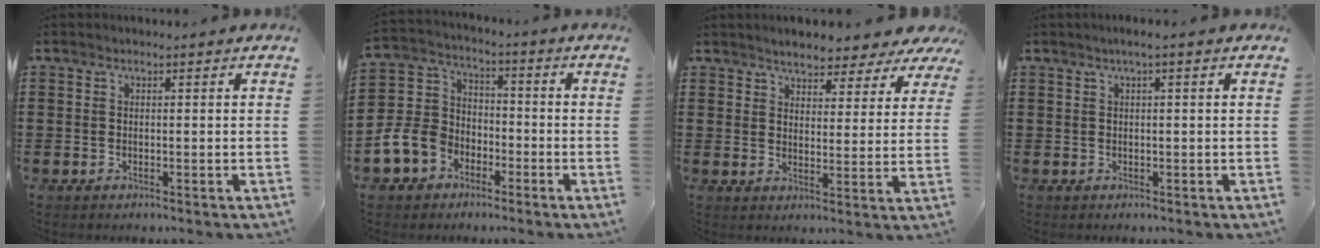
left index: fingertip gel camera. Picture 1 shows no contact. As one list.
[{"total": 8.5, "force": [-4.5, 6.4, 3.1], "torque": [-0.097, 0.023, -0.093]}, {"total": 3.7, "force": [3.6, 0.8, 0.6], "torque": [-0.024, -0.019, 0.058]}, {"total": 1.3, "force": [0.1, -0.1, 1.3], "torque": [-0.022, -0.003, 0.001]}]